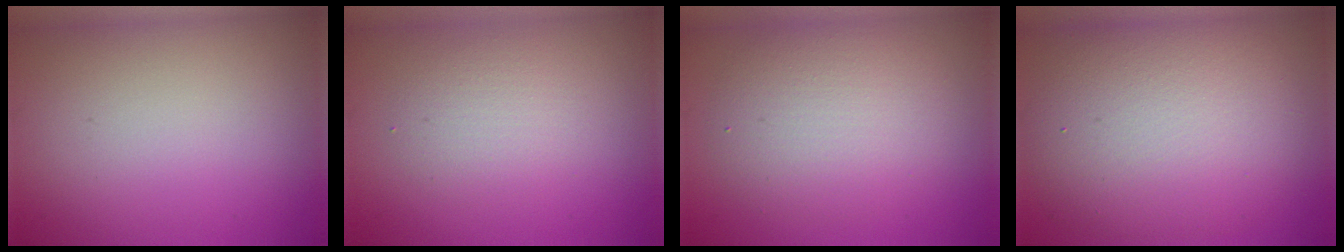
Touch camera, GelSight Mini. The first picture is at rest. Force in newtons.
{"total": 2.3, "press": 2.3, "slide": 0.2}
{"total": 4.5, "press": 4.5, "slide": 0.3}
{"total": 10.4, "press": 10.4, "slide": 0.5}